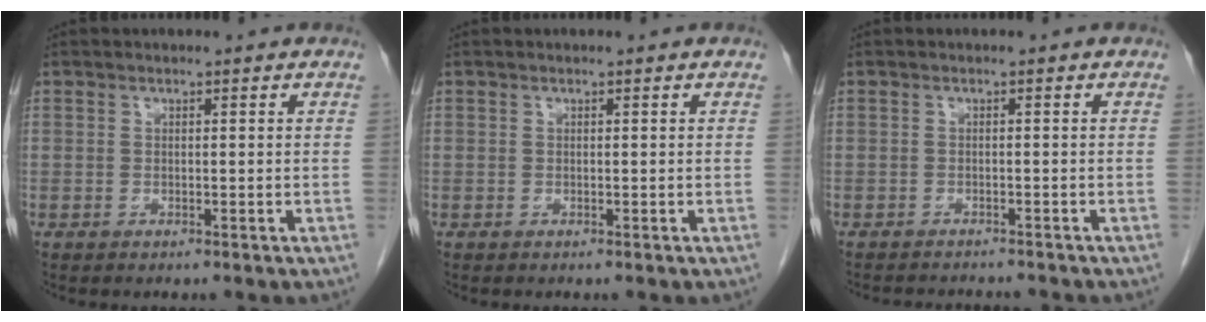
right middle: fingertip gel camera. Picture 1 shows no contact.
{"total": 0.0}
{"total": 5.0, "force": [-4.9, 0.5, 1.1], "torque": [-0.009, -0.007, -0.064]}